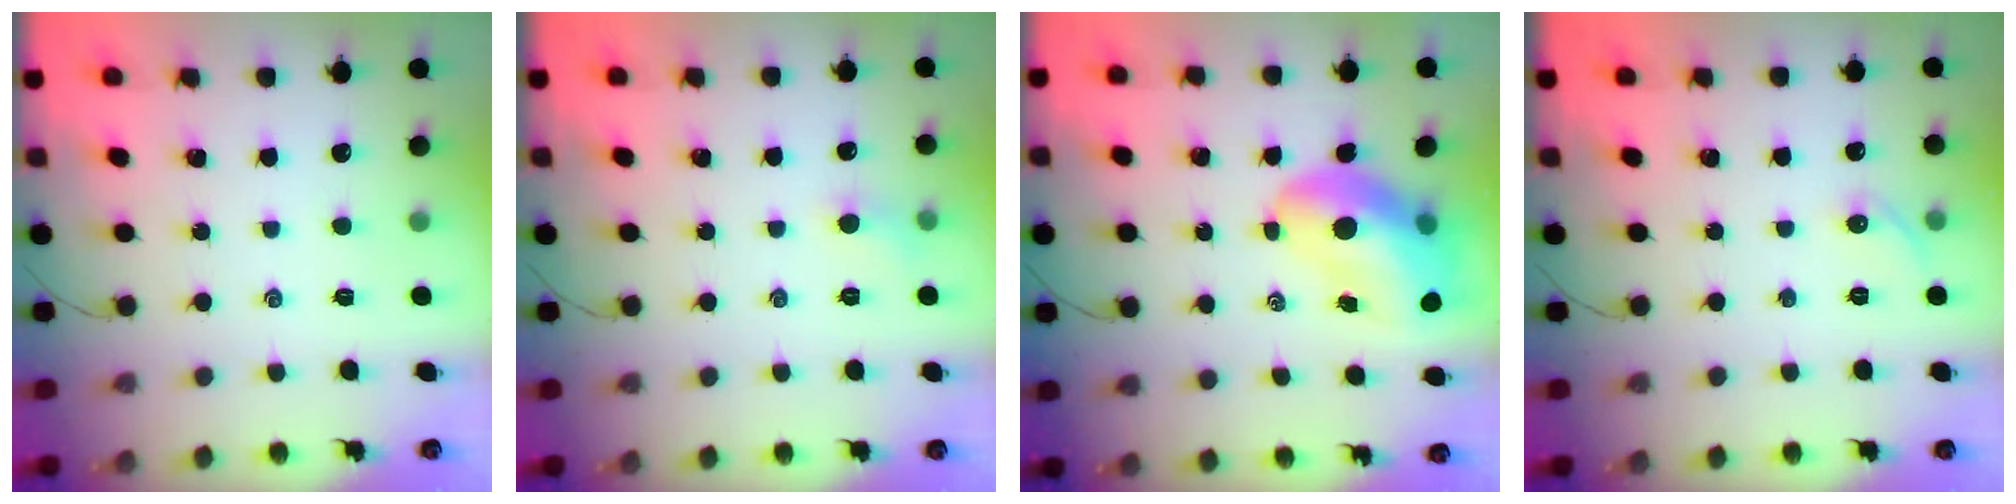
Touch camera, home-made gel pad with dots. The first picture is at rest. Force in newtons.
{"total": 3.9, "press": 3.7, "slide": 1.3}
{"total": 14.9, "press": 14.3, "slide": 4.0}
{"total": 5.2, "press": 5.0, "slide": 1.3}